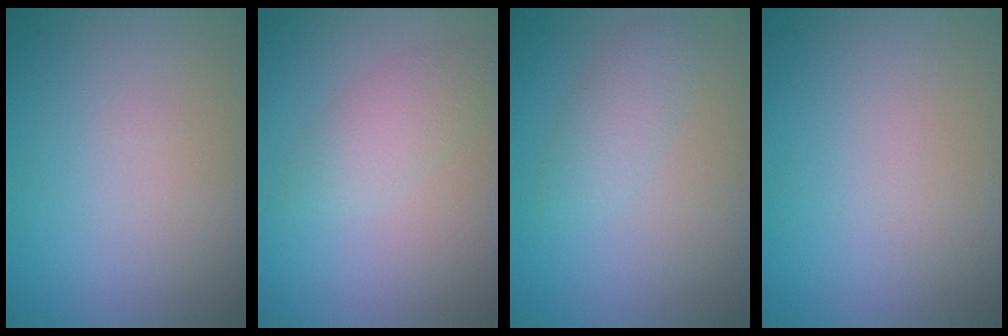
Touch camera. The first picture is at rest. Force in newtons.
{"total": 2.4, "press": 2.4, "slide": 0.0}
{"total": 2.1, "press": 2.1, "slide": 0.1}
{"total": 0.5, "press": 0.5, "slide": 0.1}